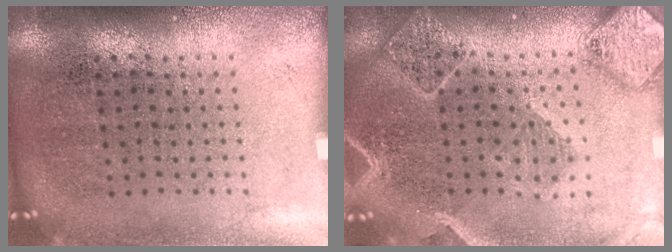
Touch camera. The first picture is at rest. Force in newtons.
{"total": 2.3, "press": 2.1, "slide": 0.9}